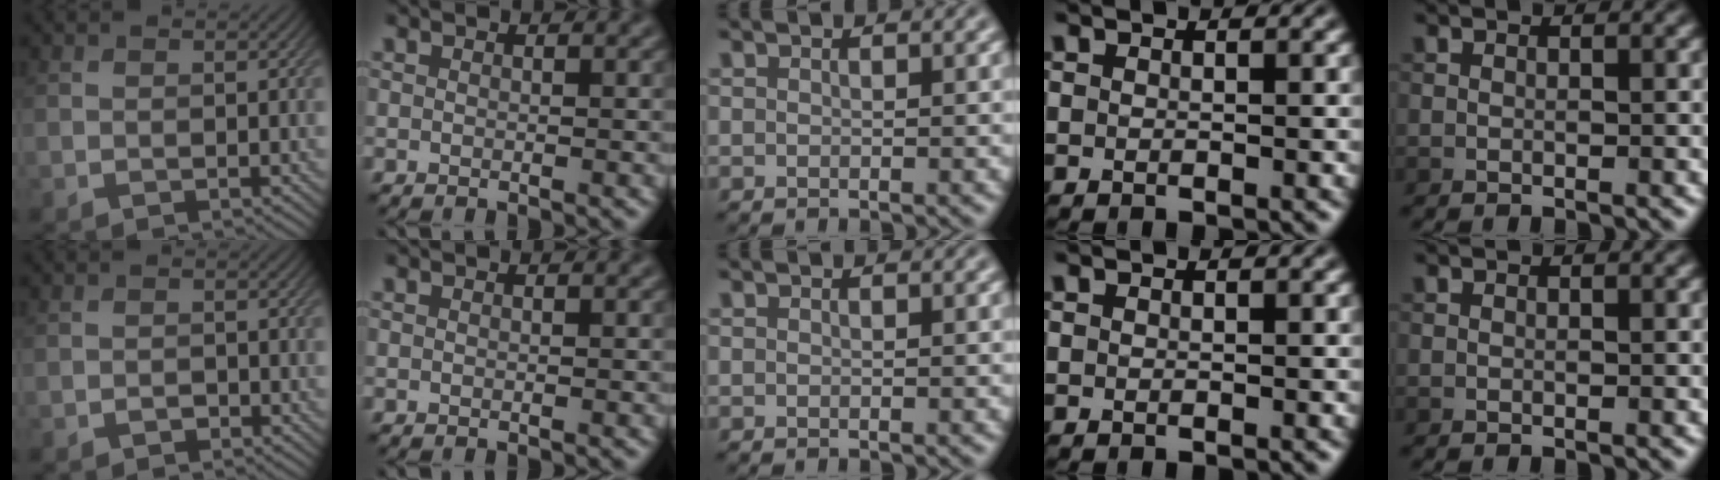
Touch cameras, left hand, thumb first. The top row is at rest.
{"thumb": {"total": 0.8, "force": [-0.6, 0.5, 0.3], "torque": [-0.004, -0.001, -0.011]}}